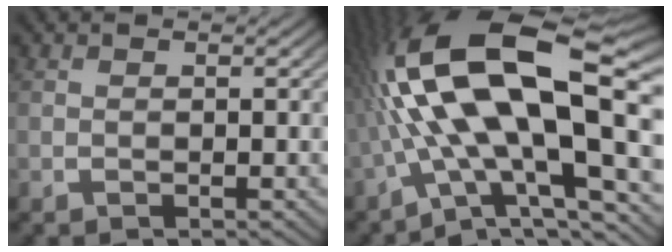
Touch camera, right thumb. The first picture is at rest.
{"total": 15.9, "force": [0.2, 9.2, 13.0], "torque": [-0.270, -0.035, 0.020]}